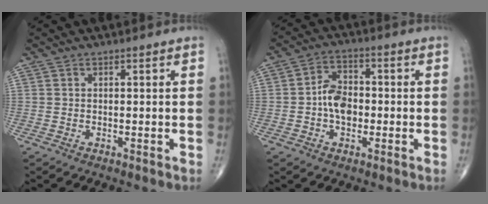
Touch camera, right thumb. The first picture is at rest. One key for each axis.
{"total": 6.8, "fx": -1.0, "fy": 4.6, "fz": 4.8, "tx": -0.063, "ty": 0.019, "tz": -0.028}